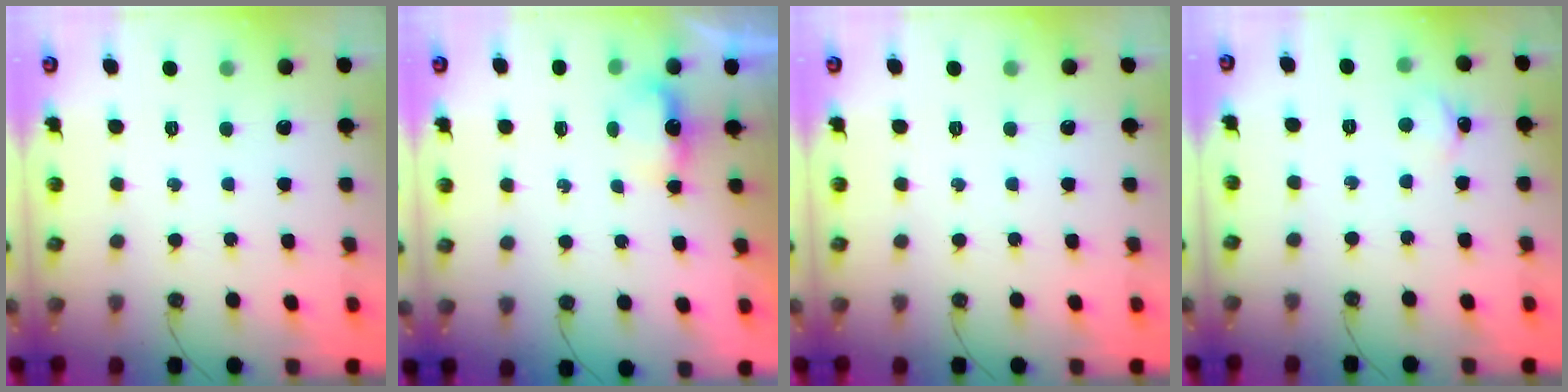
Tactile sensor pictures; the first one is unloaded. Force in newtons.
{"total": 3.5, "press": 3.3, "slide": 1.0}
{"total": 0.0}
{"total": 1.7, "press": 1.7, "slide": 0.2}